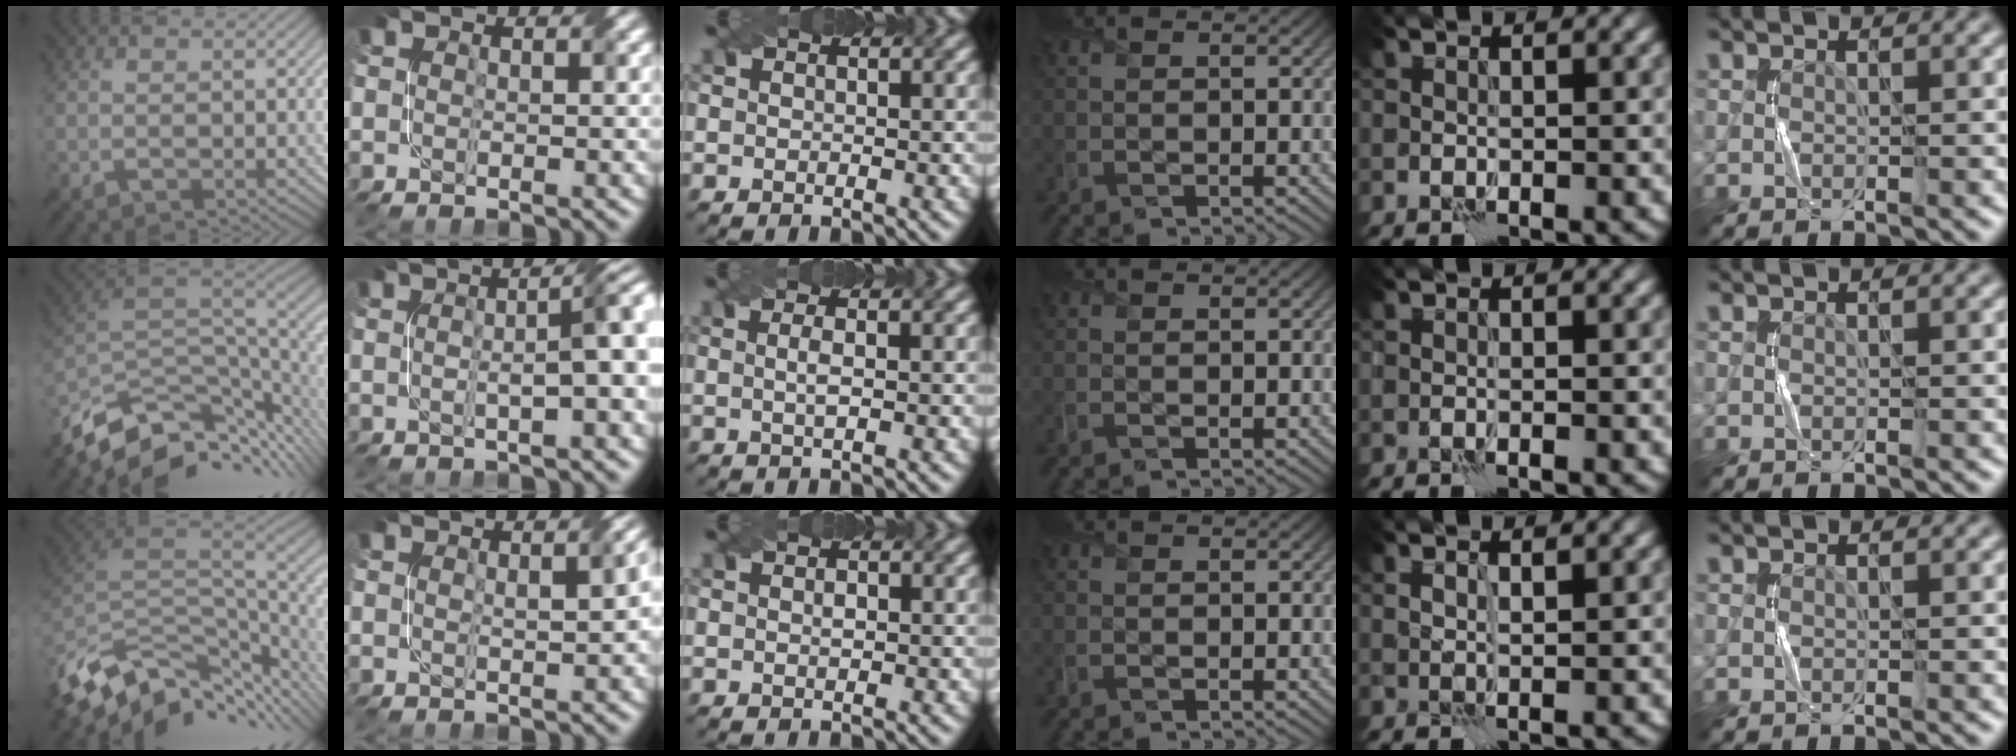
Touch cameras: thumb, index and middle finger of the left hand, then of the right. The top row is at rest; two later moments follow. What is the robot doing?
{"motion": "twist", "object": "screw"}